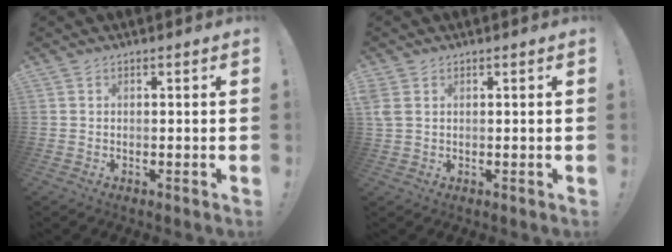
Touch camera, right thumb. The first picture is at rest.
{"total": 3.1, "force": [1.1, 2.1, 2.0], "torque": [-0.040, -0.002, 0.020]}